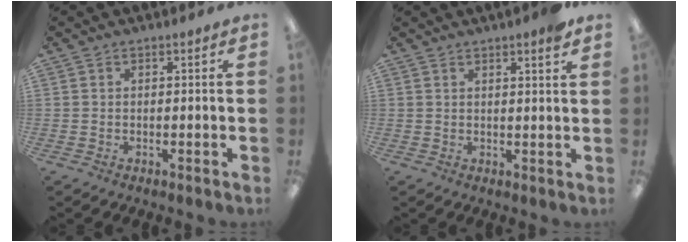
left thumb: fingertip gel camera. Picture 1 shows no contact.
{"total": 2.8, "force": [2.2, -0.1, 1.7], "torque": [-0.030, -0.007, 0.037]}